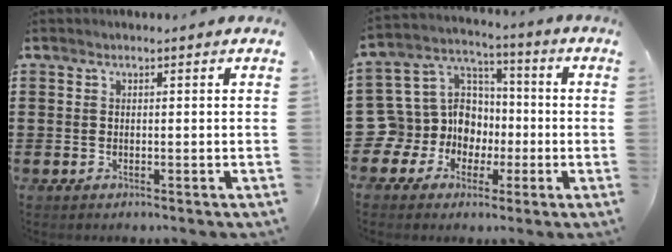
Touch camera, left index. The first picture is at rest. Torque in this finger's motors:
{"motor_torque": [1.04, 1.03, 0.13, 0.00]}